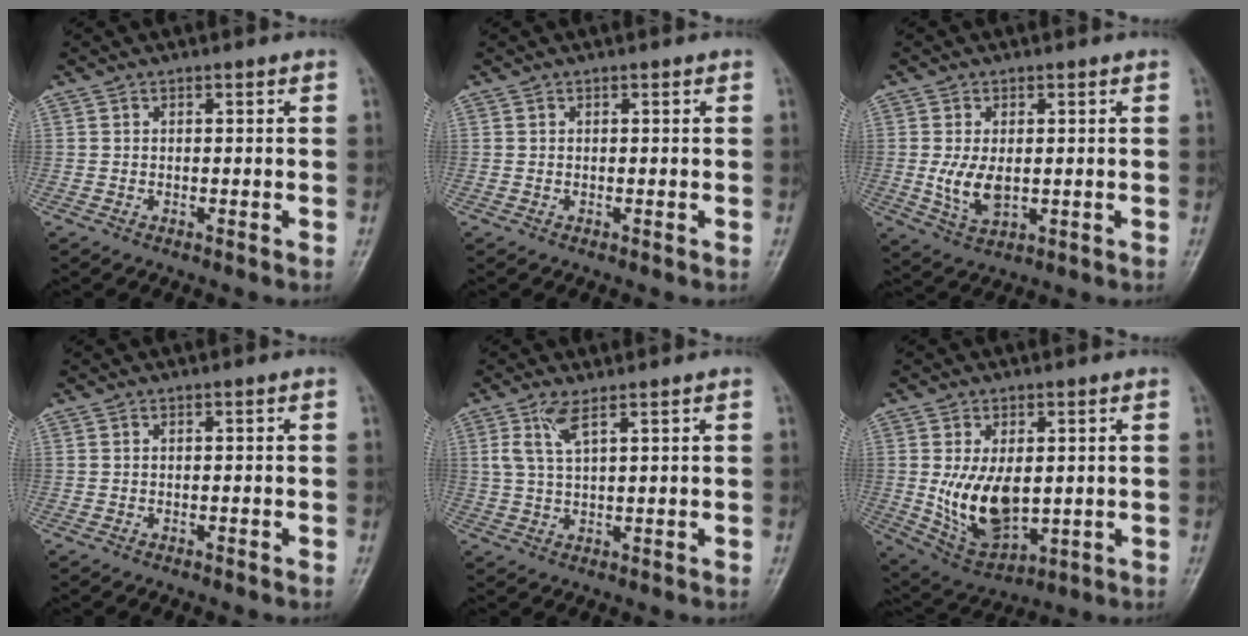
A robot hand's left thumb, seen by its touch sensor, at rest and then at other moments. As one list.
[{"total": 0.0}, {"total": 6.0, "force": [-0.2, 3.4, 5.0], "torque": [-0.093, -0.015, 0.005]}, {"total": 0.0}, {"total": 4.0, "force": [2.1, 0.6, 3.4], "torque": [-0.083, -0.003, 0.051]}, {"total": 11.9, "force": [0.0, 6.8, 9.7], "torque": [-0.156, -0.017, 0.022]}]